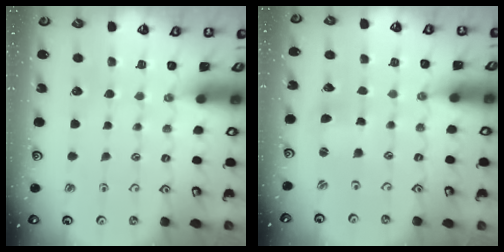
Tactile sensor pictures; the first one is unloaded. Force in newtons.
{"total": 1.5, "press": 1.4, "slide": 0.2}